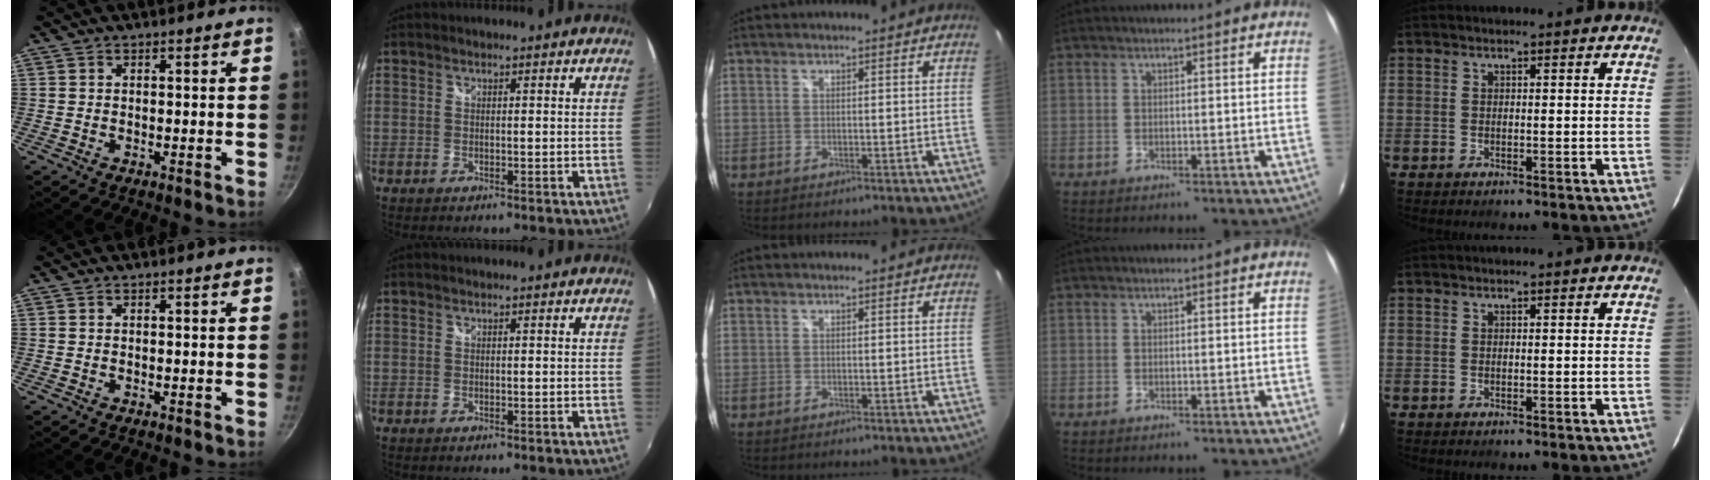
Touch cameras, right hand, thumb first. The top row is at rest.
{}